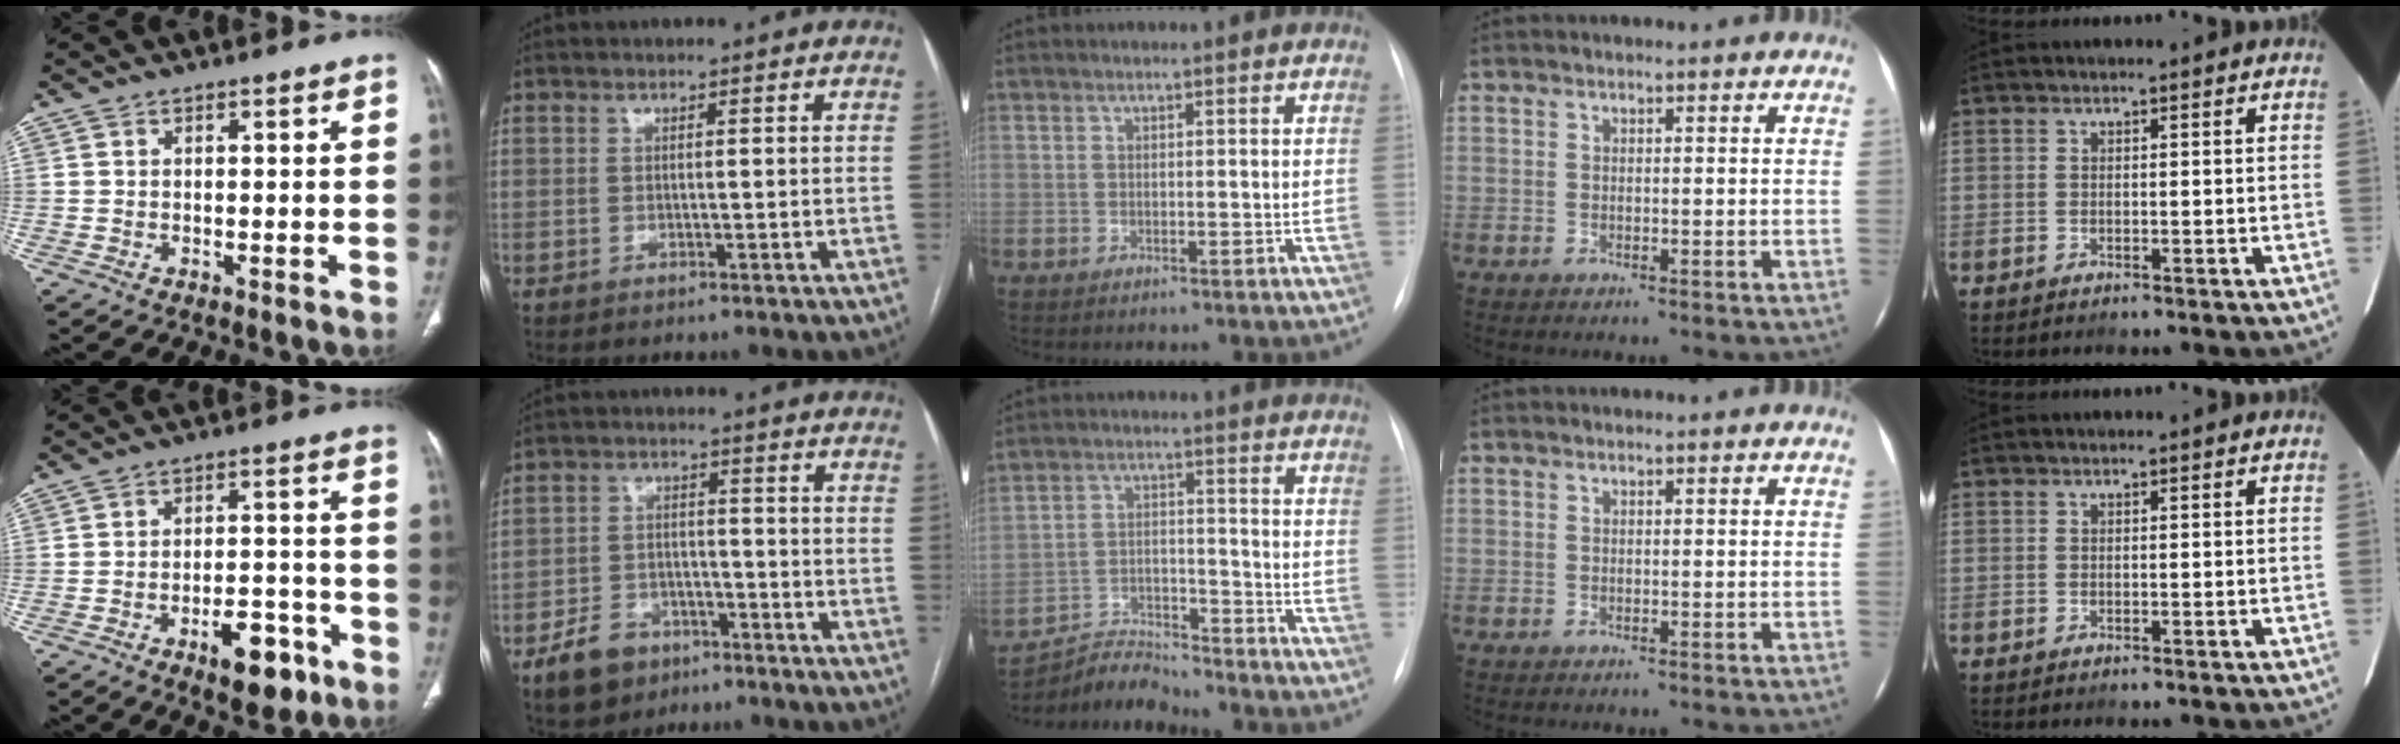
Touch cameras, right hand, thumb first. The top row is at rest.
{"thumb": {"total": 9.2, "force": [-5.1, 4.3, 6.3], "torque": [-0.071, 0.032, -0.071]}, "index": {"total": 7.9, "force": [-4.9, 5.5, 3.1], "torque": [-0.067, 0.011, -0.076]}, "middle": {"total": 6.9, "force": [-6.9, 0.4, -0.8], "torque": [0.006, 0.011, -0.120]}}